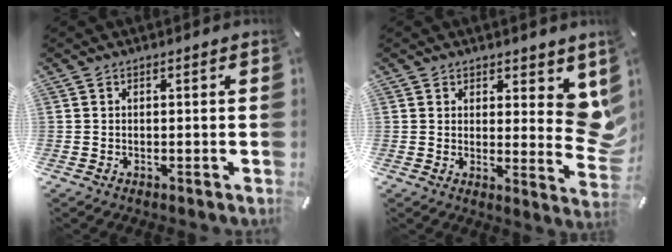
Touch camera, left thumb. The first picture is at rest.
{"total": 8.5, "force": [3.5, 5.0, 6.0], "torque": [-0.049, -0.036, 0.066]}